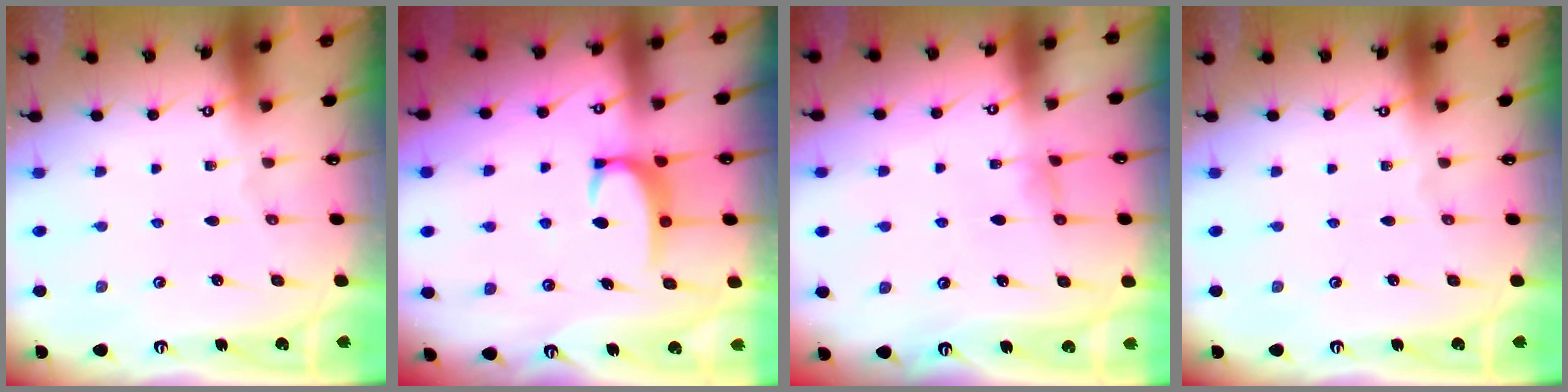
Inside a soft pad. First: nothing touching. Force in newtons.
{"total": 3.4, "press": 3.4, "slide": 0.4}
{"total": 0.5, "press": 0.4, "slide": 0.4}
{"total": 0.0}